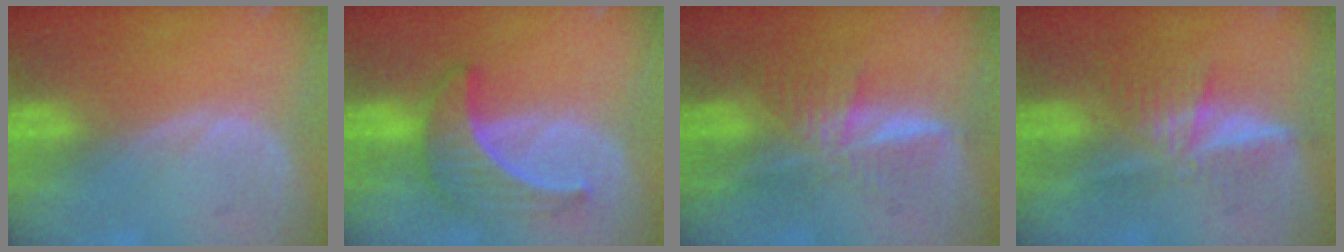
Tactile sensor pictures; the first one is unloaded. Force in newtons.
{"total": 6.6, "press": 6.2, "slide": 2.3}
{"total": 7.0, "press": 6.0, "slide": 3.7}
{"total": 5.8, "press": 5.5, "slide": 2.0}